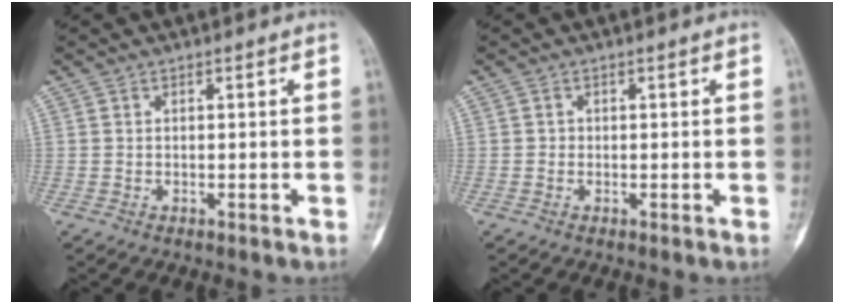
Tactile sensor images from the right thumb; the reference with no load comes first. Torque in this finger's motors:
{"motor_torque": [-0.13, -0.12, 0.23, 0.27, 0.00]}